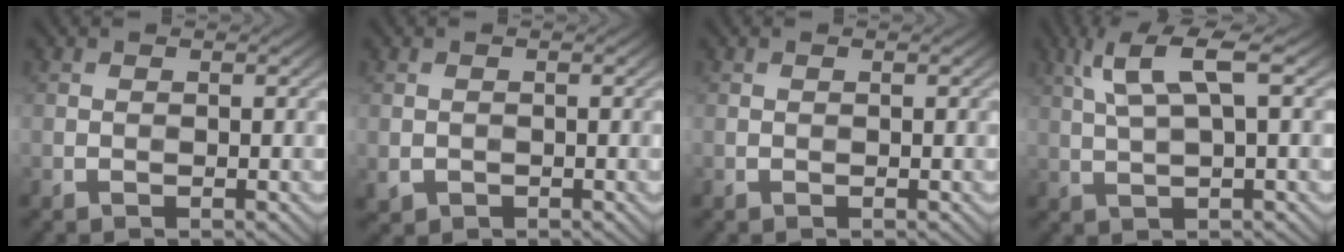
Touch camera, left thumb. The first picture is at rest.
{"total": 1.3, "force": [-0.5, 1.1, 0.5], "torque": [-0.015, -0.010, -0.008]}
{"total": 0.0}
{"total": 6.3, "force": [2.6, 1.1, 5.6], "torque": [-0.127, 0.016, 0.054]}